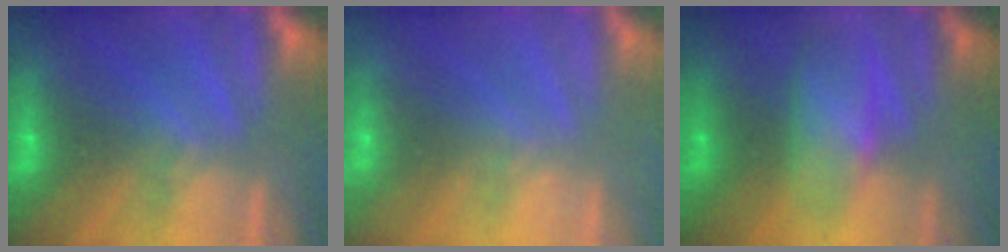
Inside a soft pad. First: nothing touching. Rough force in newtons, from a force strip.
{"total": 2.3}
{"total": 2.8}